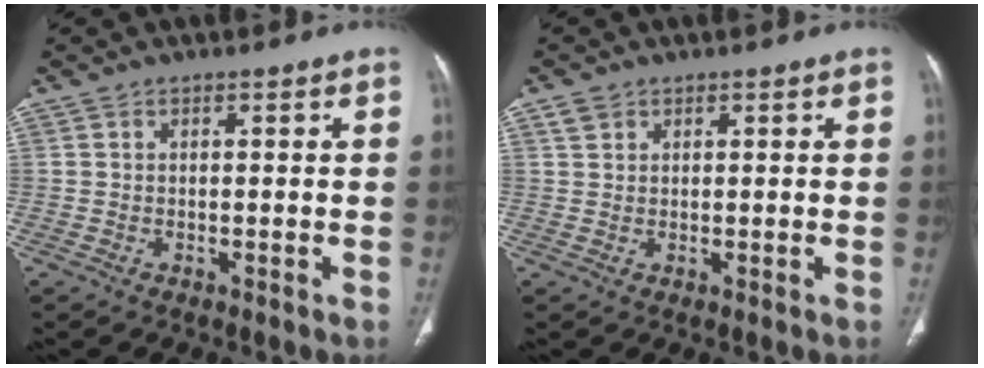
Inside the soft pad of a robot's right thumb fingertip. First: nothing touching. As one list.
[{"total": 1.9, "force": [1.1, 1.4, 0.6], "torque": [-0.005, 0.001, 0.019]}]